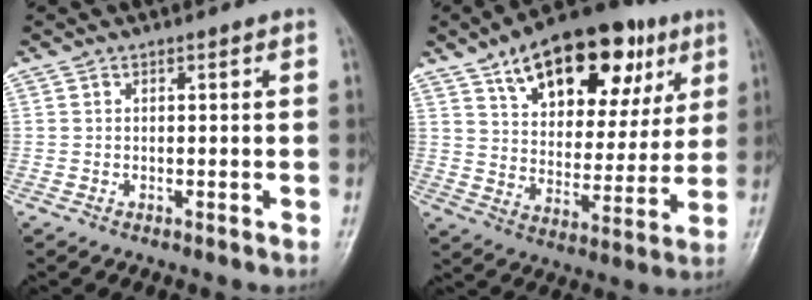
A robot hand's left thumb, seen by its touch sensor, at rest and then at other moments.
{"total": 23.6, "force": [12.1, 12.3, 16.0], "torque": [-0.203, -0.013, 0.189]}